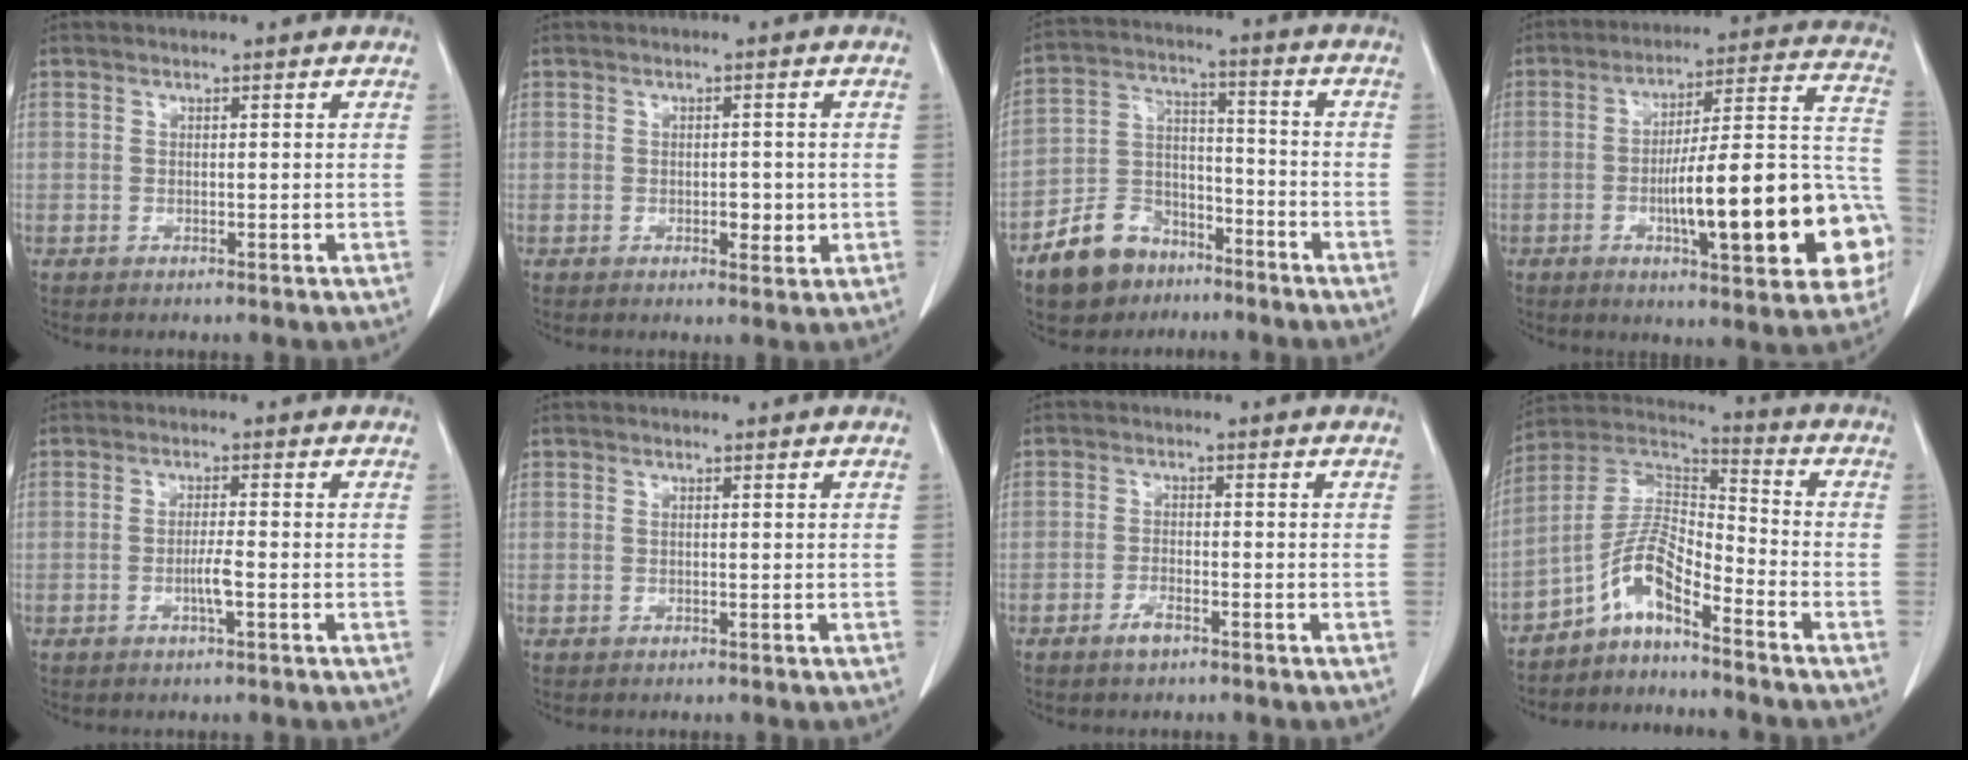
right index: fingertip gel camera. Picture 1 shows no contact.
{"total": 2.7, "force": [-0.4, 1.3, 2.3], "torque": [-0.031, -0.001, 0.000]}
{"total": 10.6, "force": [-7.3, 6.7, 3.7], "torque": [-0.088, 0.016, -0.129]}
{"total": 22.5, "force": [-6.2, 4.2, 21.2], "torque": [-0.229, 0.031, -0.076]}
{"total": 2.6, "force": [-0.9, 0.0, 2.4], "torque": [-0.047, -0.001, -0.018]}
{"total": 0.0}
{"total": 2.4, "force": [-1.7, 0.6, 1.6], "torque": [-0.036, -0.002, -0.029]}
{"total": 8.6, "force": [-5.6, 2.0, 6.2], "torque": [-0.134, 0.022, -0.111]}